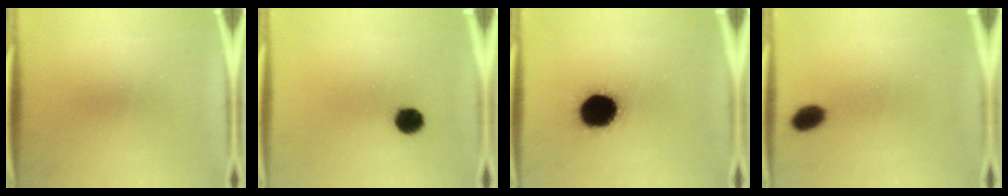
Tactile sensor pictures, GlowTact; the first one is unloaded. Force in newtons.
{"total": 4.7}
{"total": 16.6}
{"total": 4.4}